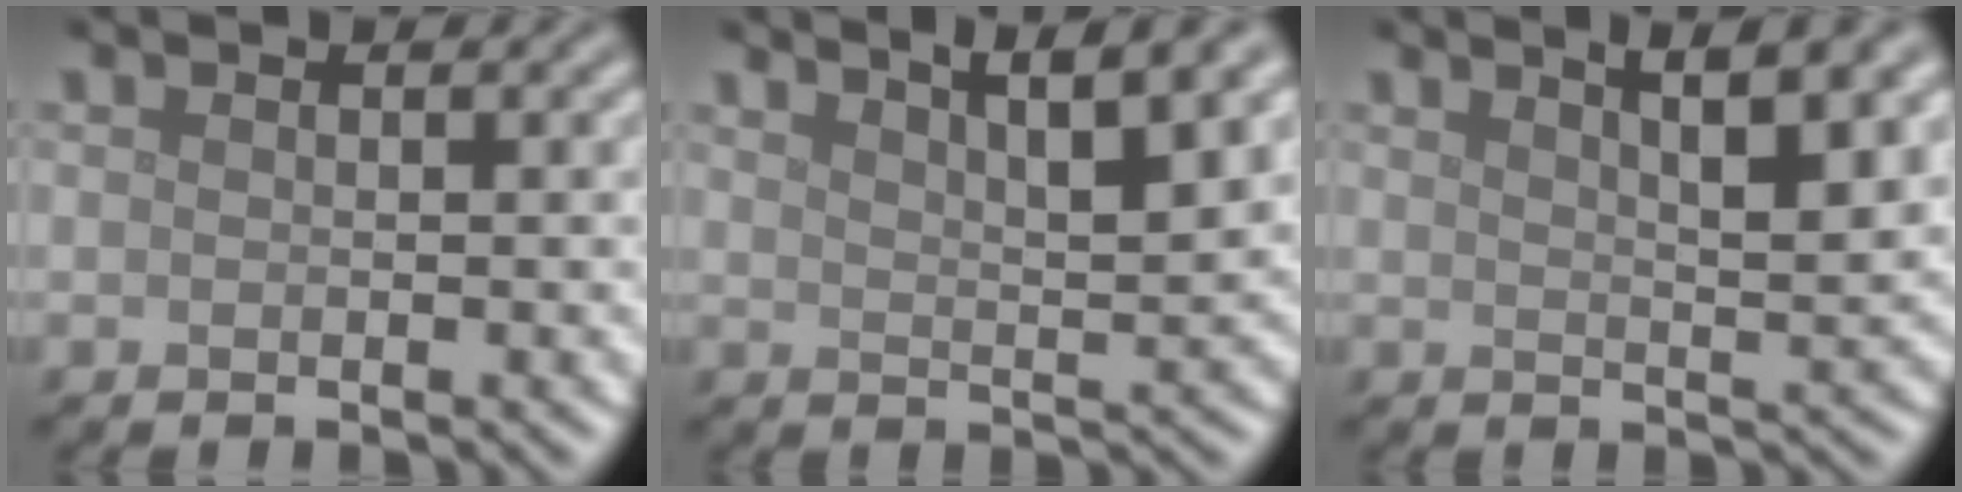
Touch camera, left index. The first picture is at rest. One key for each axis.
{"total": 6.1, "fx": 4.1, "fy": 1.4, "fz": 4.4, "tx": -0.045, "ty": 0.013, "tz": 0.054}
{"total": 5.7, "fx": 3.0, "fy": 1.4, "fz": 4.6, "tx": -0.043, "ty": 0.011, "tz": 0.037}